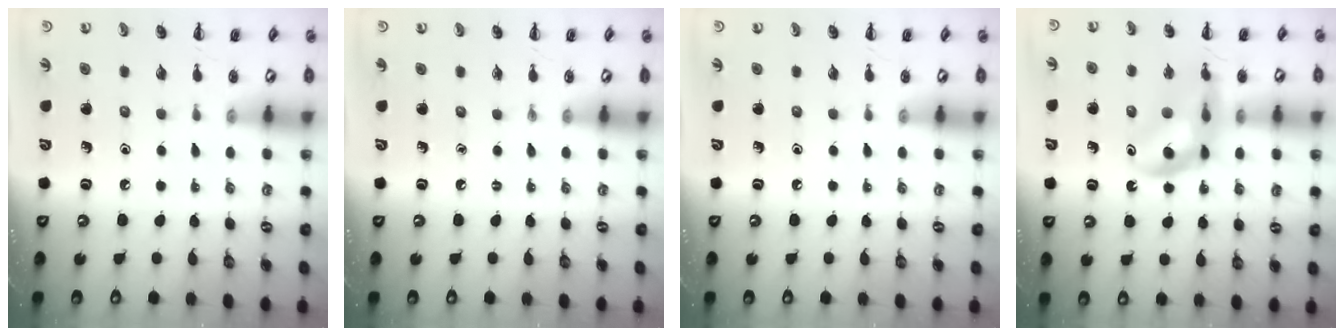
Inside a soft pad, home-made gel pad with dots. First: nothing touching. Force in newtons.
{"total": 0.0}
{"total": 0.0}
{"total": 11.0, "press": 10.5, "slide": 3.3}